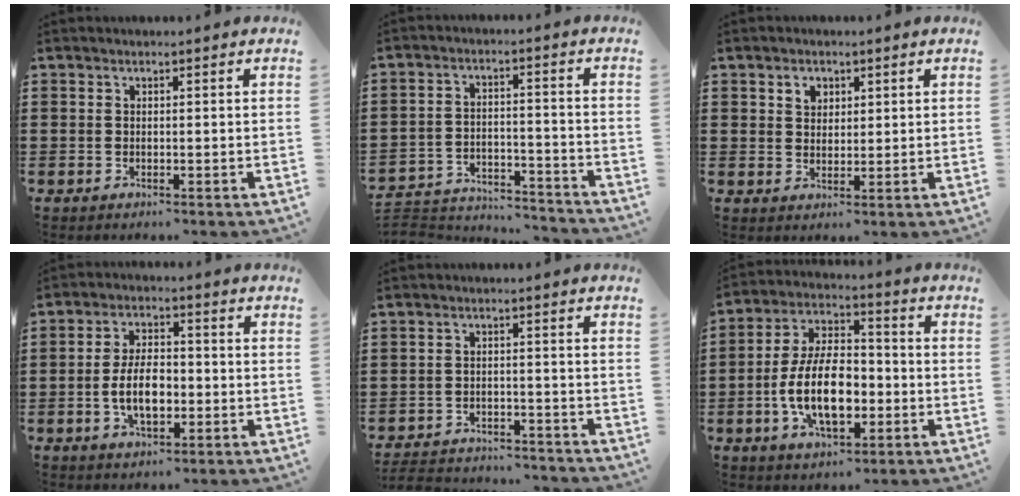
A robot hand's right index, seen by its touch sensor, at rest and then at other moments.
{"total": 4.5, "force": [-4.4, 0.7, 0.6], "torque": [-0.022, 0.006, -0.092]}
{"total": 2.4, "force": [1.3, 1.9, 0.8], "torque": [-0.023, 0.009, 0.024]}
{"total": 7.4, "force": [-1.5, 3.8, 6.1], "torque": [-0.119, -0.004, -0.037]}
{"total": 3.8, "force": [-3.8, 0.3, 0.3], "torque": [-0.016, -0.001, -0.081]}
{"total": 12.1, "force": [-3.1, 6.0, 10.0], "torque": [-0.214, -0.003, -0.062]}